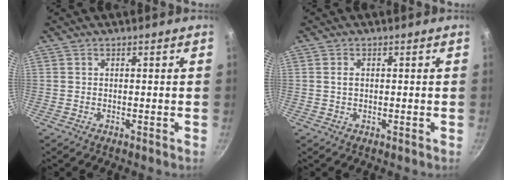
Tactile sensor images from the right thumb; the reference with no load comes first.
{"total": 1.2, "force": [0.2, 0.7, 0.9], "torque": [-0.016, 0.002, 0.003]}